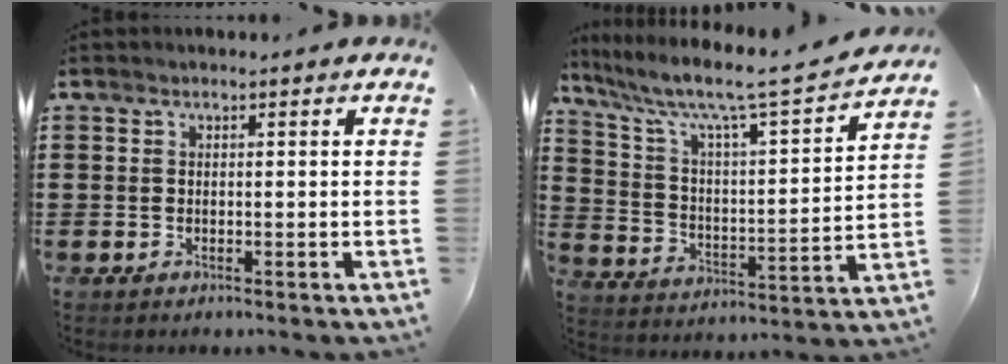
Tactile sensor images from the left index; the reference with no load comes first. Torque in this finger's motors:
{"motor_torque": [2.10, -0.03, 0.25, 0.18]}